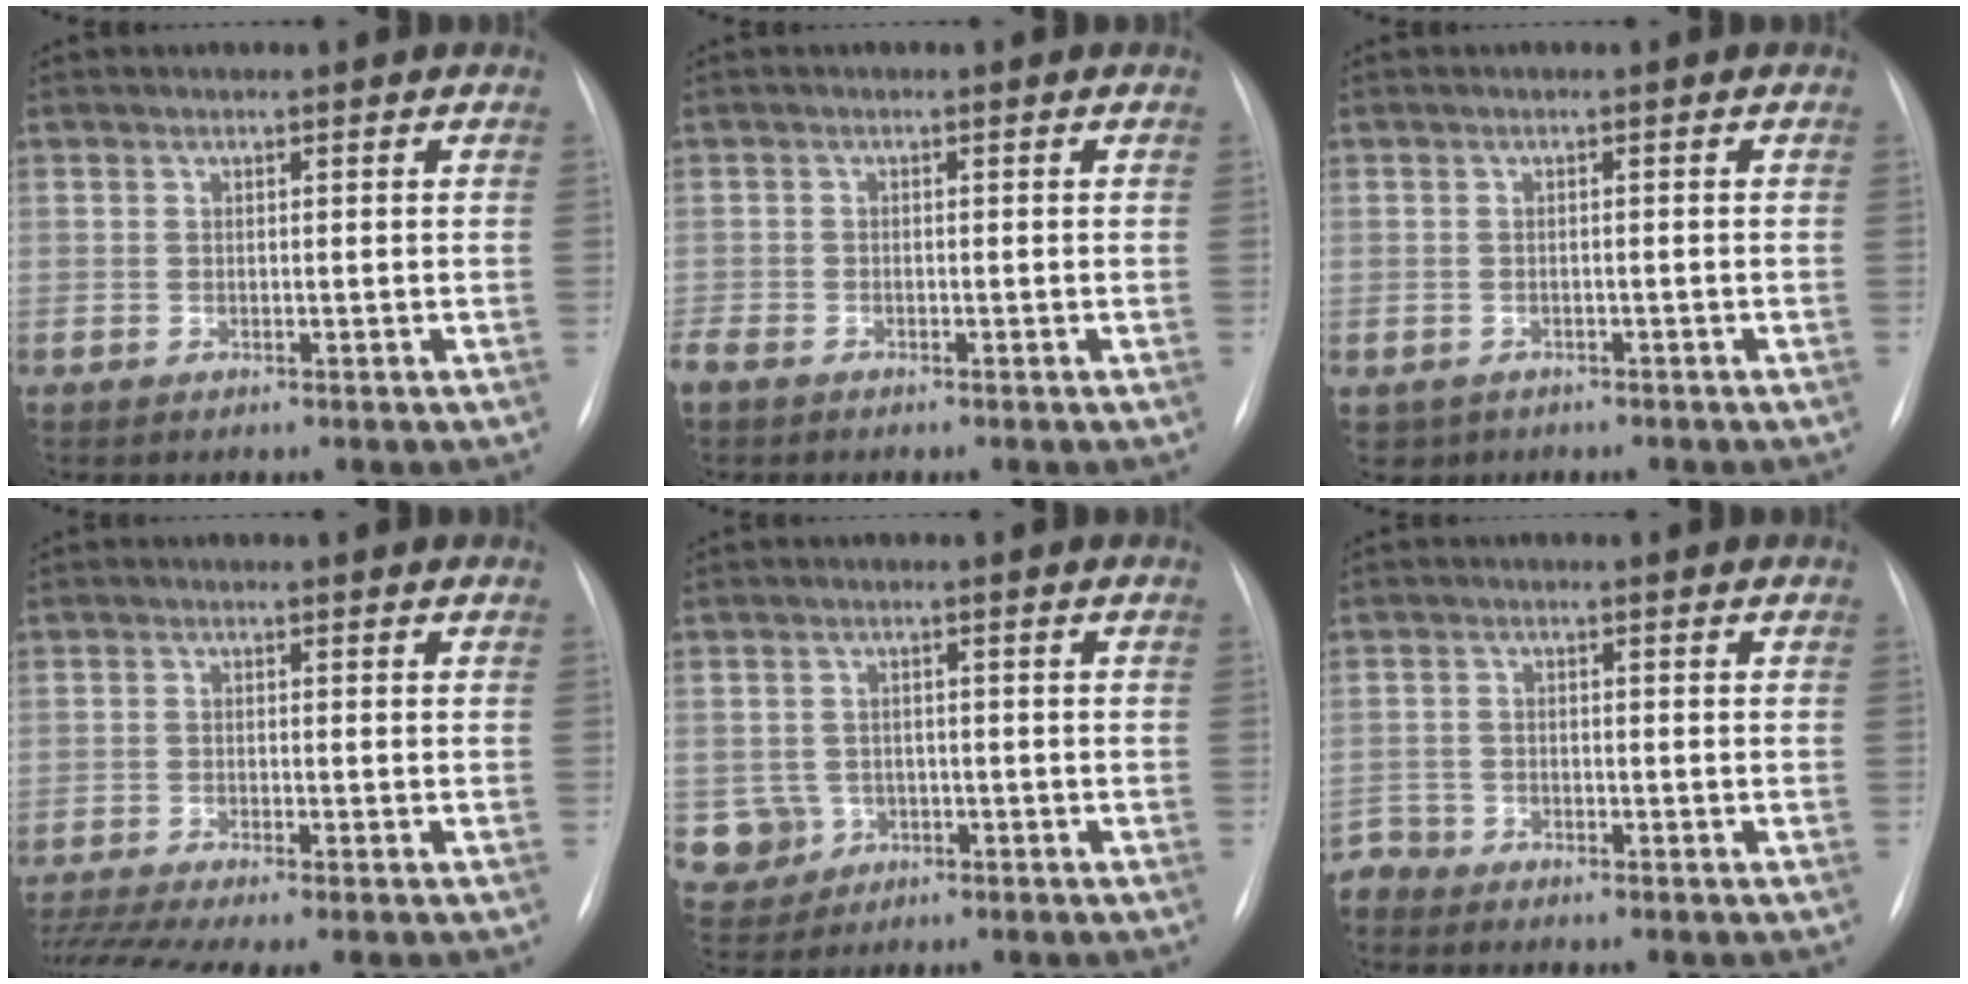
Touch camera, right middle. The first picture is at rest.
{"total": 2.8, "force": [-2.3, 1.1, 1.1], "torque": [-0.025, -0.004, -0.042]}
{"total": 2.9, "force": [-2.0, 2.2, 0.2], "torque": [-0.002, 0.004, -0.027]}
{"total": 8.4, "force": [-7.0, -0.1, 4.6], "torque": [-0.079, -0.009, -0.115]}
{"total": 4.5, "force": [-1.3, 4.3, 0.1], "torque": [0.003, 0.009, -0.017]}
{"total": 3.1, "force": [-2.9, 0.8, -1.0], "torque": [0.021, -0.005, -0.057]}